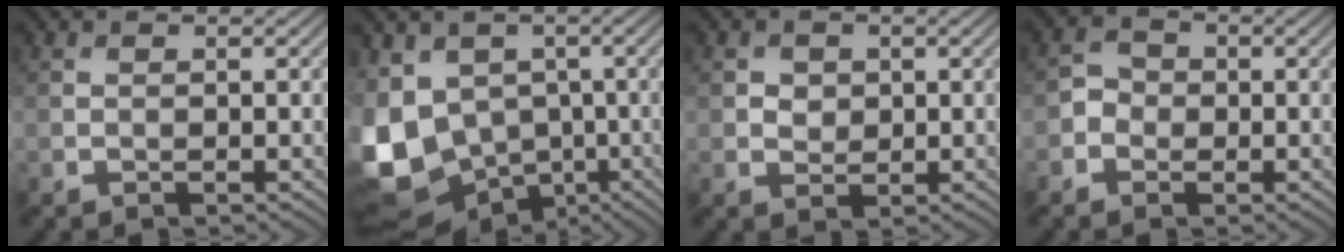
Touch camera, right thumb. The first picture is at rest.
{"total": 15.9, "force": [-2.9, 13.4, 8.1], "torque": [-0.246, -0.044, -0.039]}
{"total": 1.9, "force": [0.3, 1.7, 0.8], "torque": [-0.014, -0.004, 0.003]}
{"total": 2.5, "force": [-1.0, 2.1, 0.9], "torque": [-0.018, 0.003, -0.026]}